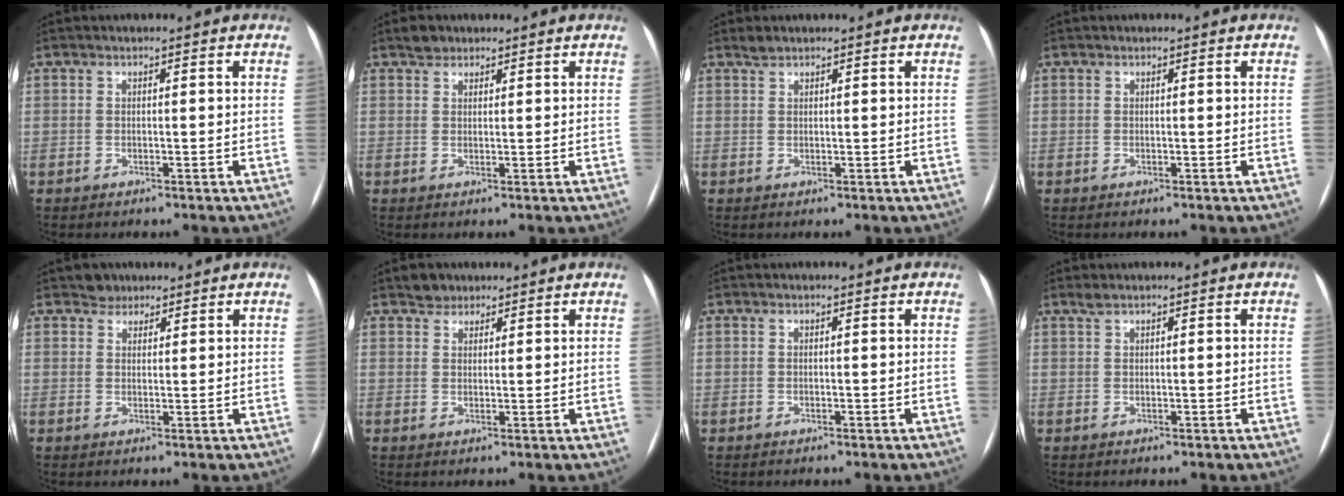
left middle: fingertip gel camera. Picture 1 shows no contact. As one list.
[{"total": 1.9, "force": [1.5, 1.1, 0.3], "torque": [-0.007, 0.005, 0.026]}, {"total": 1.0, "force": [0.9, 0.2, 0.2], "torque": [-0.009, 0.004, 0.022]}, {"total": 0.0}, {"total": 2.2, "force": [1.8, 1.3, -0.2], "torque": [0.004, 0.004, 0.026]}, {"total": 2.4, "force": [2.0, 1.4, 0.1], "torque": [-0.003, 0.006, 0.031]}, {"total": 0.0}, {"total": 0.8, "force": [0.8, -0.1, 0.2], "torque": [-0.009, 0.004, 0.021]}]